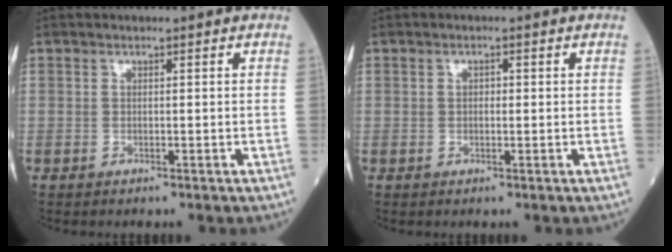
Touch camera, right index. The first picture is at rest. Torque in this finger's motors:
{"motor_torque": [-0.09, 0.04, -0.04, 0.00]}